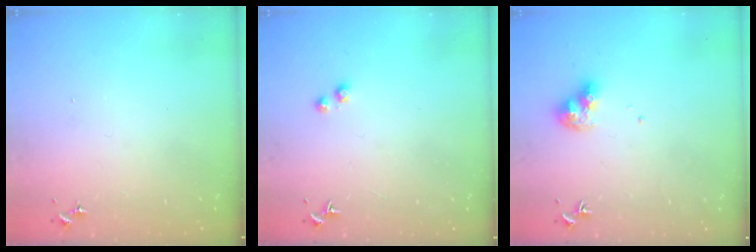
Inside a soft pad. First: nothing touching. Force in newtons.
{"total": 2.4, "press": 2.3, "slide": 0.9}
{"total": 11.0, "press": 10.9, "slide": 1.2}